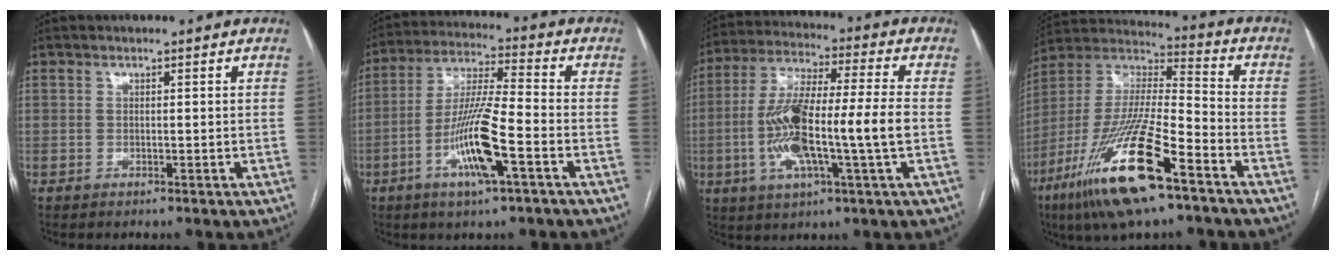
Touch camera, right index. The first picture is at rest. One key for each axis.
{"total": 12.4, "fx": -4.7, "fy": 0.9, "fz": 11.4, "tx": -0.225, "ty": -0.006, "tz": -0.088}
{"total": 16.1, "fx": -2.7, "fy": 1.4, "fz": 15.8, "tx": -0.309, "ty": 0.004, "tz": -0.050}
{"total": 21.3, "fx": -11.4, "fy": 3.2, "fz": 17.6, "tx": -0.381, "ty": -0.048, "tz": -0.212}